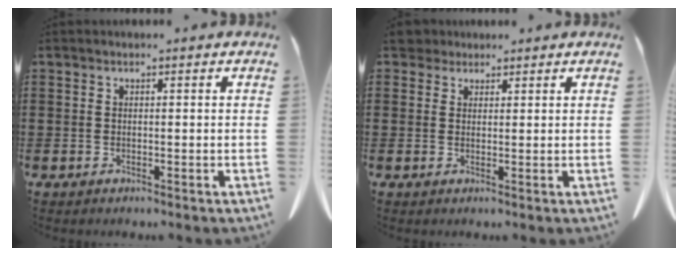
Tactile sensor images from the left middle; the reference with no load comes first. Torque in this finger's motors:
{"motor_torque": [0.01, 0.00, 0.00, 0.00]}